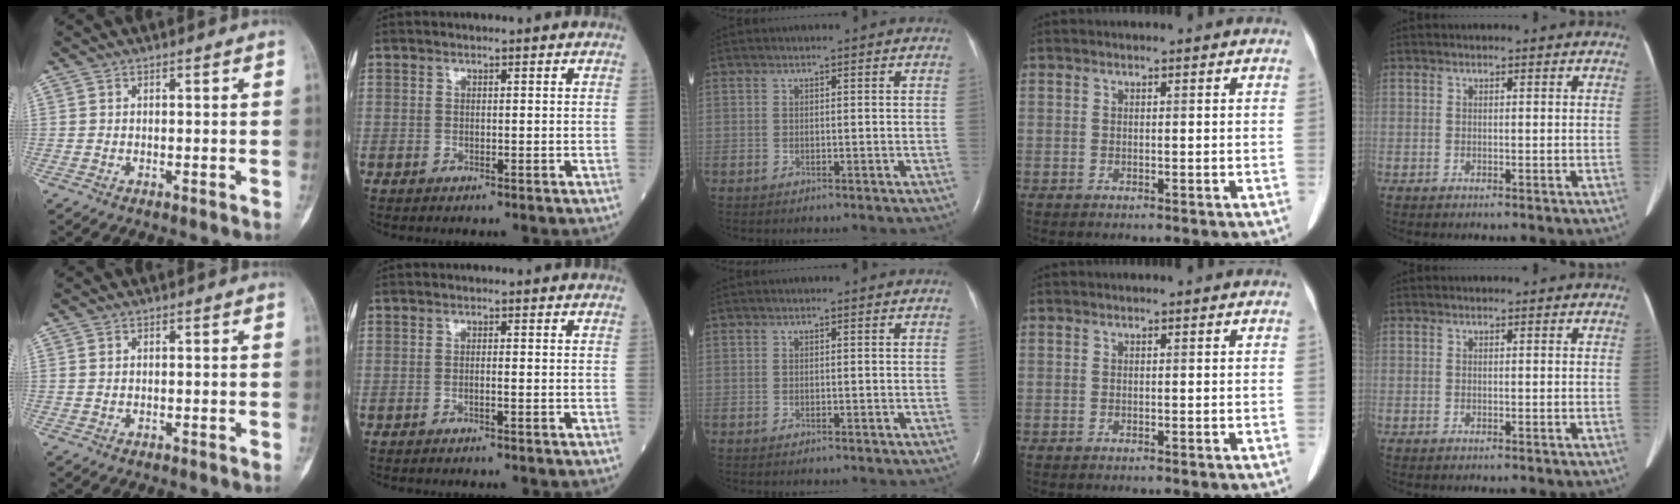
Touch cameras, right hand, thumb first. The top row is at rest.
{"thumb": {"total": 0.6, "force": [0.2, 0.4, 0.4], "torque": [-0.011, -0.001, 0.008]}, "index": {"total": 0.6, "force": [-0.2, 0.0, 0.6], "torque": [-0.014, 0.002, -0.002]}}